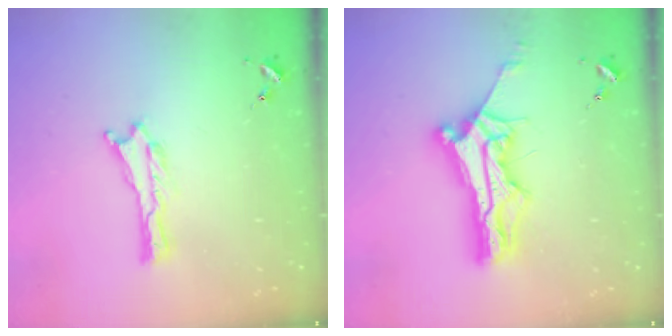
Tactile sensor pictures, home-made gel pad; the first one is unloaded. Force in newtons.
{"total": 10.8, "press": 10.7, "slide": 0.8}